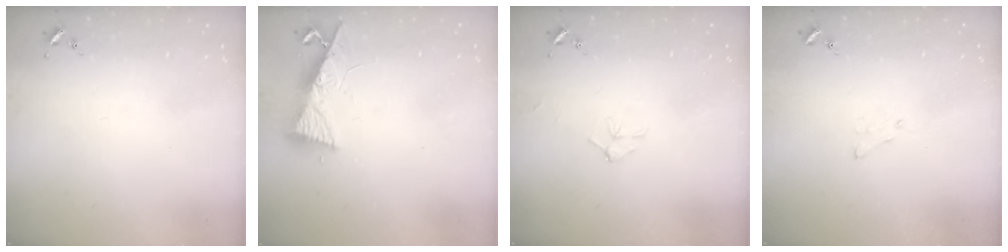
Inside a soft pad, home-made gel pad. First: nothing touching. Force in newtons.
{"total": 8.5, "press": 8.5, "slide": 1.0}
{"total": 5.5, "press": 5.5, "slide": 0.6}
{"total": 3.6, "press": 3.6, "slide": 0.4}